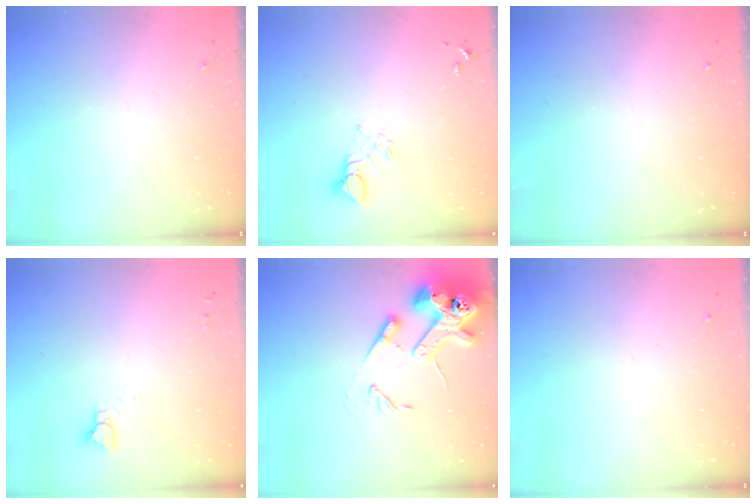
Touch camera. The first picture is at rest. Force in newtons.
{"total": 4.8, "press": 4.8, "slide": 0.2}
{"total": 0.0}
{"total": 3.6, "press": 3.6, "slide": 0.3}
{"total": 15.7, "press": 15.5, "slide": 2.1}
{"total": 0.0}